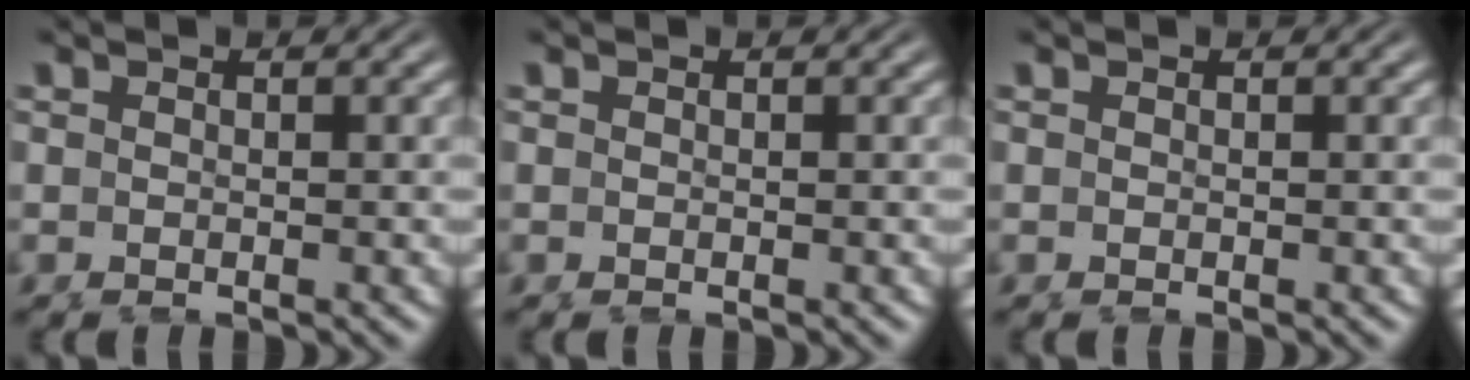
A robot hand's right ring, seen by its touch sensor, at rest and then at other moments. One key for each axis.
{"total": 0.0}
{"total": 0.0}